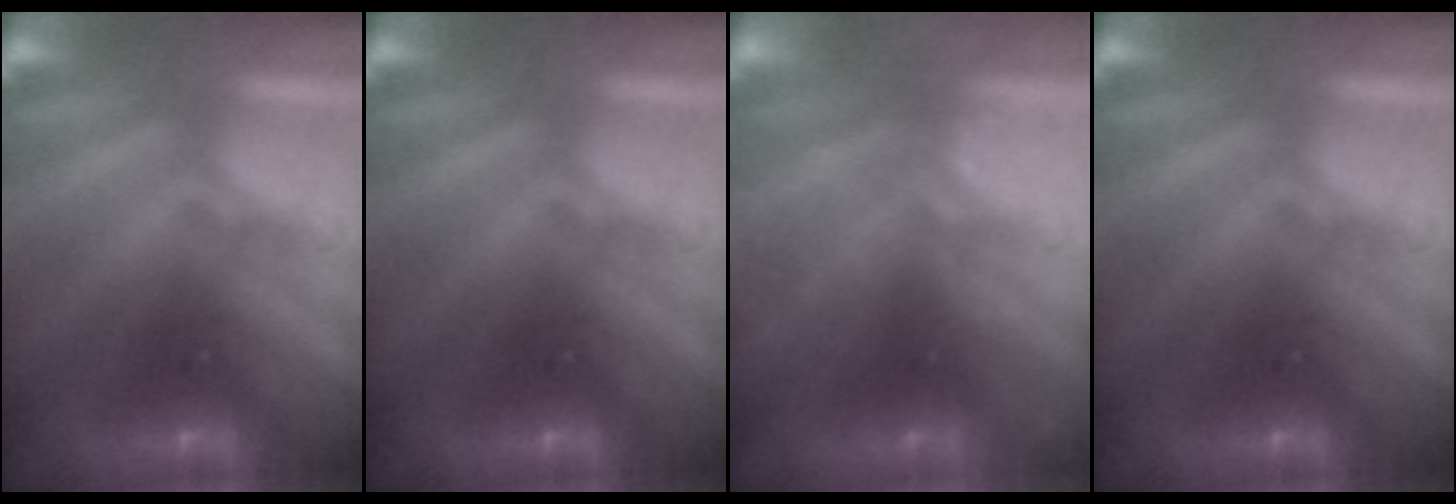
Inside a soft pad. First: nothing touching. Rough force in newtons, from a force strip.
{"total": 0.0}
{"total": 2.3}
{"total": 0.0}